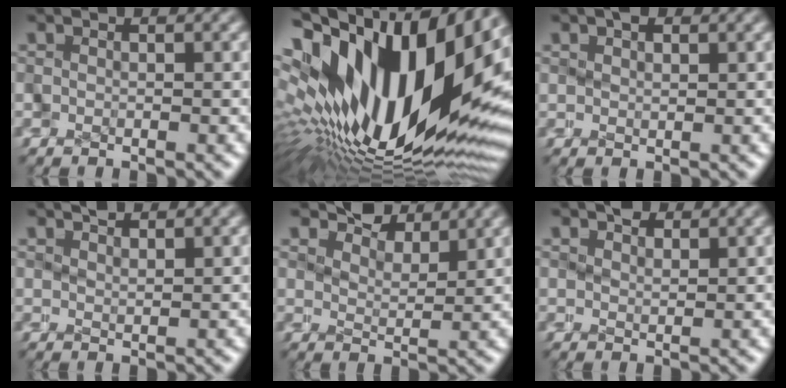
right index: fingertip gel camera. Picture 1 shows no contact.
{"total": 20.4, "force": [0.8, 10.1, 17.7], "torque": [-0.236, 0.004, 0.023]}
{"total": 1.3, "force": [1.1, 0.5, 0.5], "torque": [-0.006, 0.000, 0.018]}
{"total": 1.7, "force": [1.6, 0.2, 0.5], "torque": [-0.003, -0.003, 0.030]}
{"total": 5.9, "force": [4.0, 3.2, 2.9], "torque": [-0.039, 0.013, 0.055]}
{"total": 1.9, "force": [1.6, 0.8, 0.7], "torque": [-0.009, -0.005, 0.029]}